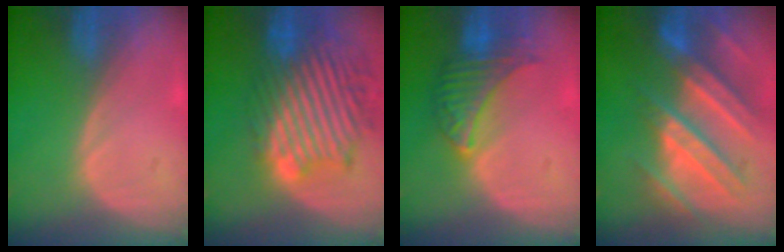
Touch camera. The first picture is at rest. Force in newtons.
{"total": 13.6, "press": 11.7, "slide": 6.8}
{"total": 6.5, "press": 6.5, "slide": 0.6}
{"total": 11.1, "press": 9.8, "slide": 5.2}